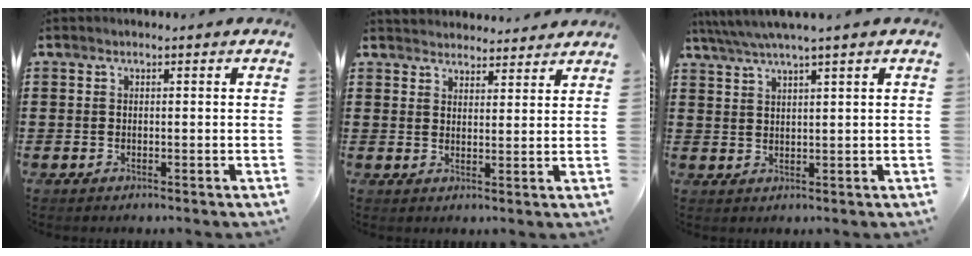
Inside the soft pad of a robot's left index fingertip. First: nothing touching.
{"total": 3.1, "force": [3.0, 0.5, -0.4], "torque": [-0.003, -0.010, 0.057]}
{"total": 3.1, "force": [2.6, -0.5, 1.7], "torque": [-0.038, -0.005, 0.045]}